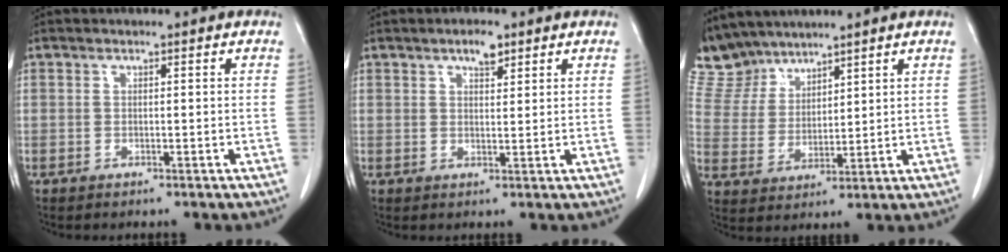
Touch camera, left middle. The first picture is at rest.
{"total": 2.8, "force": [1.9, 0.9, 1.8], "torque": [-0.033, 0.002, 0.032]}
{"total": 7.6, "force": [7.1, 2.7, 0.5], "torque": [-0.024, 0.010, 0.157]}